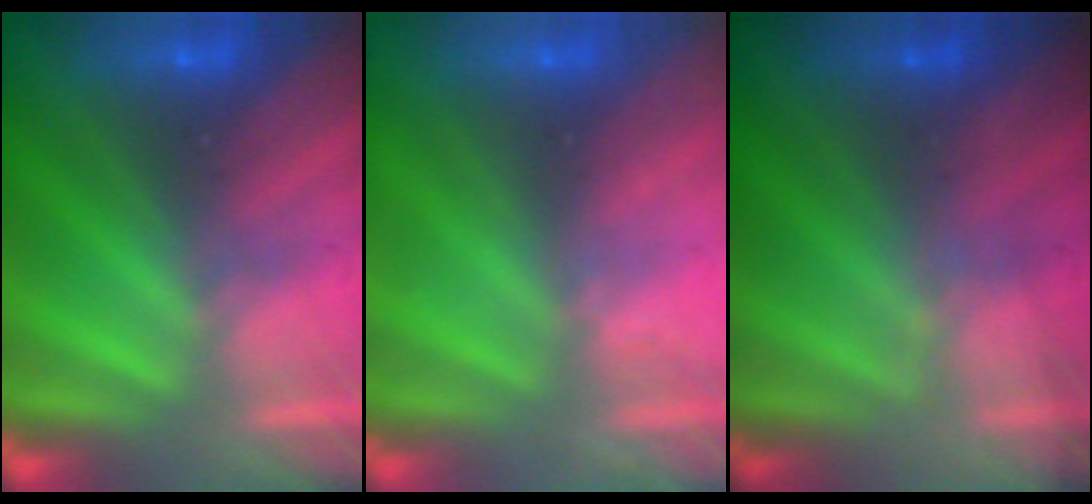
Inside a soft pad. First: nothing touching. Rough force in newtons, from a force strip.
{"total": 2.2}
{"total": 1.3}